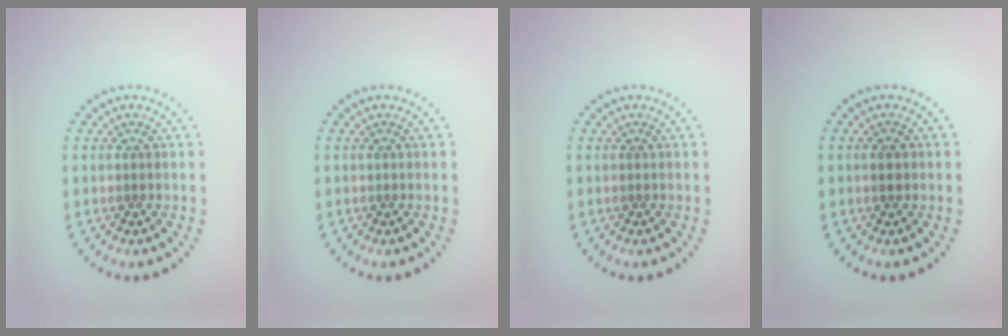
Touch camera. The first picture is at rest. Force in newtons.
{"total": 0.0}
{"total": 0.0}
{"total": 1.1, "press": 1.1, "slide": 0.1}